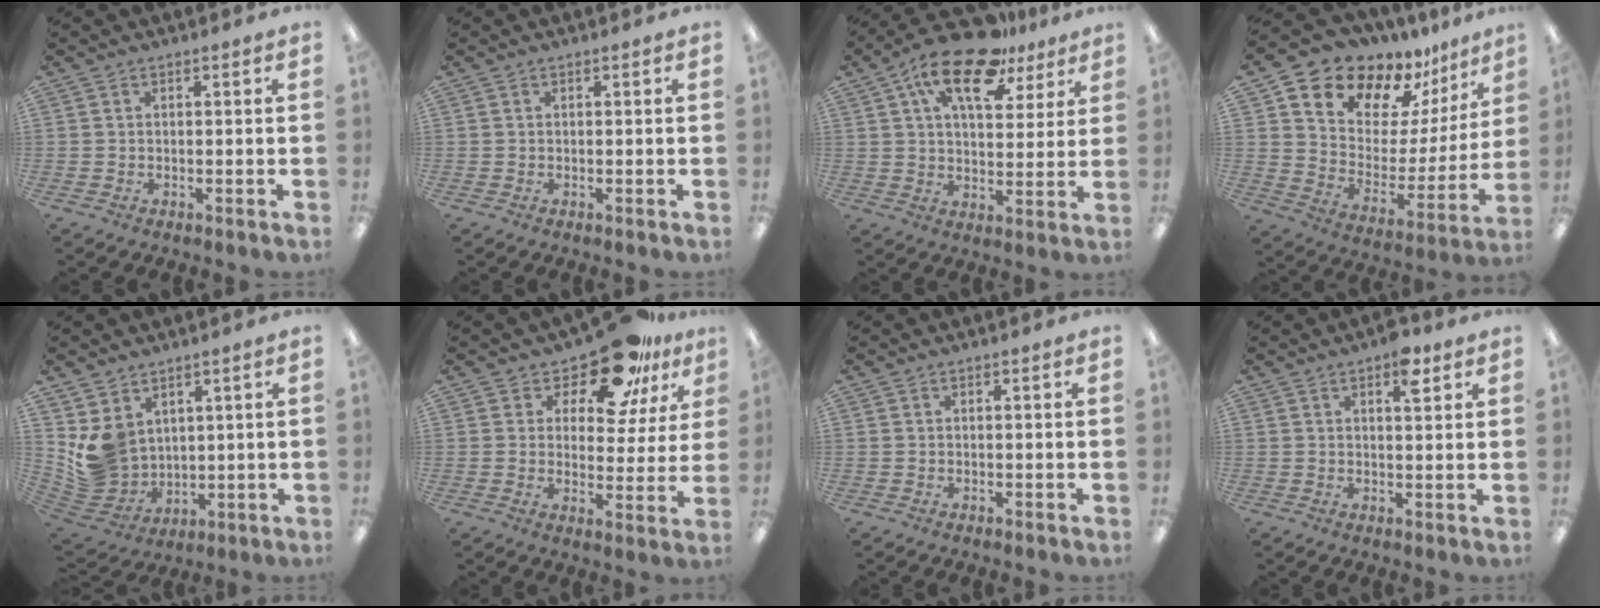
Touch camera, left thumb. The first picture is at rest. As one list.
[{"total": 0.0}, {"total": 17.2, "force": [10.3, 7.9, 11.2], "torque": [-0.184, -0.042, 0.174]}, {"total": 14.1, "force": [12.4, 6.6, 1.7], "torque": [-0.052, -0.122, 0.223]}, {"total": 8.7, "force": [3.7, 7.6, 2.4], "torque": [-0.070, -0.028, 0.081]}, {"total": 14.8, "force": [11.4, 6.1, 7.2], "torque": [-0.119, -0.070, 0.200]}, {"total": 0.0}, {"total": 5.8, "force": [3.4, 2.5, 4.0], "torque": [-0.039, -0.016, 0.050]}]